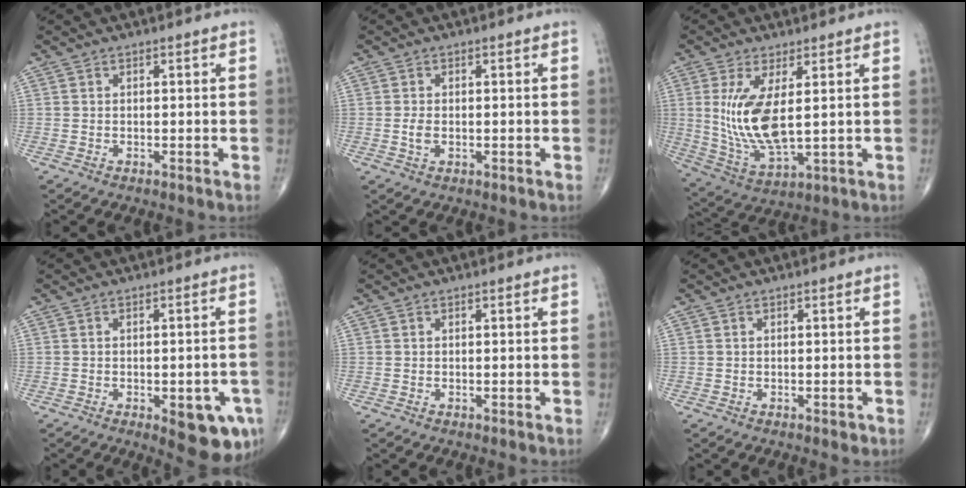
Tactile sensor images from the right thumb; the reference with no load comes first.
{"total": 2.0, "force": [-0.2, 1.1, 1.6], "torque": [-0.035, -0.002, -0.005]}
{"total": 12.2, "force": [1.8, 4.6, 11.2], "torque": [-0.235, -0.025, 0.051]}
{"total": 9.8, "force": [-3.8, 3.7, 8.2], "torque": [-0.078, 0.004, -0.037]}
{"total": 0.0}
{"total": 0.8, "force": [-0.3, 0.4, 0.6], "torque": [-0.008, -0.002, -0.003]}